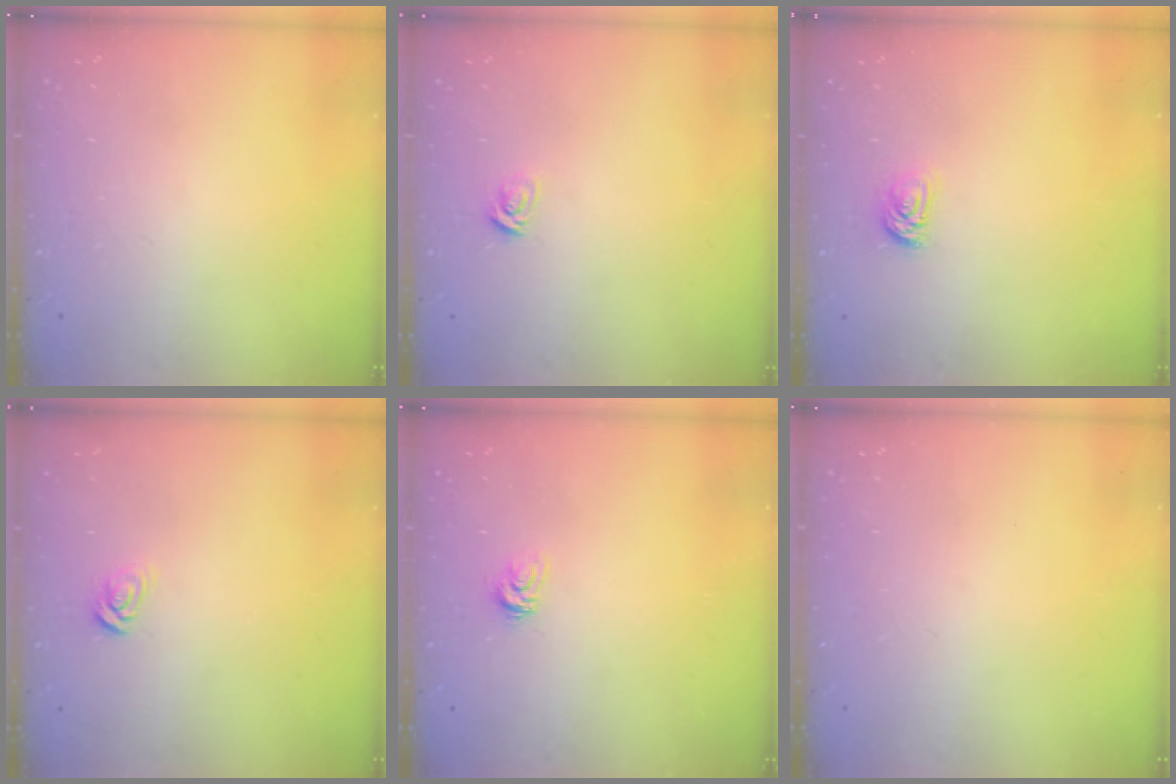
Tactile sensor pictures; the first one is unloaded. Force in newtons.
{"total": 3.7, "press": 3.7, "slide": 0.2}
{"total": 4.4, "press": 4.3, "slide": 0.5}
{"total": 4.3, "press": 4.2, "slide": 0.4}
{"total": 3.6, "press": 3.6, "slide": 0.2}
{"total": 0.0}